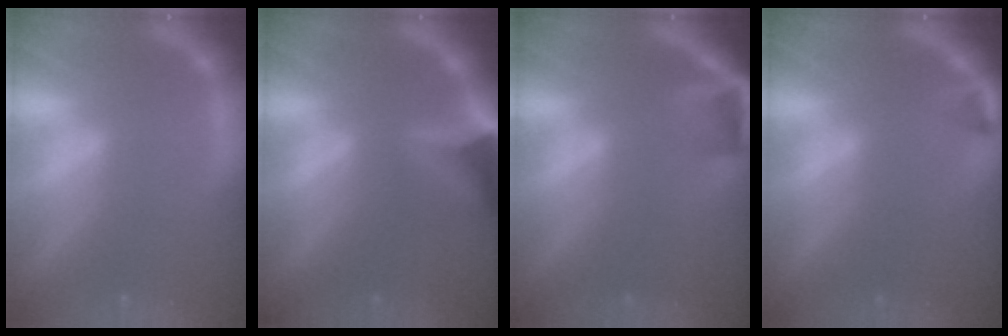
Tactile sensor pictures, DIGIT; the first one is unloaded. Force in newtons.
{"total": 6.9}
{"total": 3.9}
{"total": 1.5}